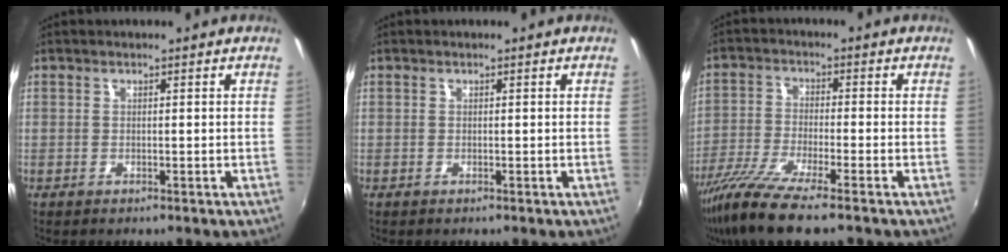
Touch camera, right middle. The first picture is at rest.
{"total": 0.0}
{"total": 11.0, "force": [-8.2, 0.9, 7.3], "torque": [-0.166, -0.035, -0.156]}